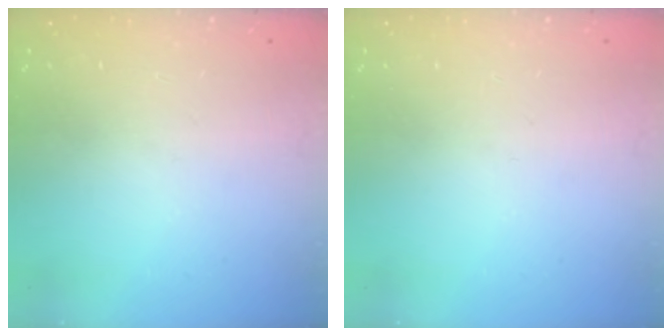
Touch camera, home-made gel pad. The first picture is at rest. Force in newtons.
{"total": 0.0}